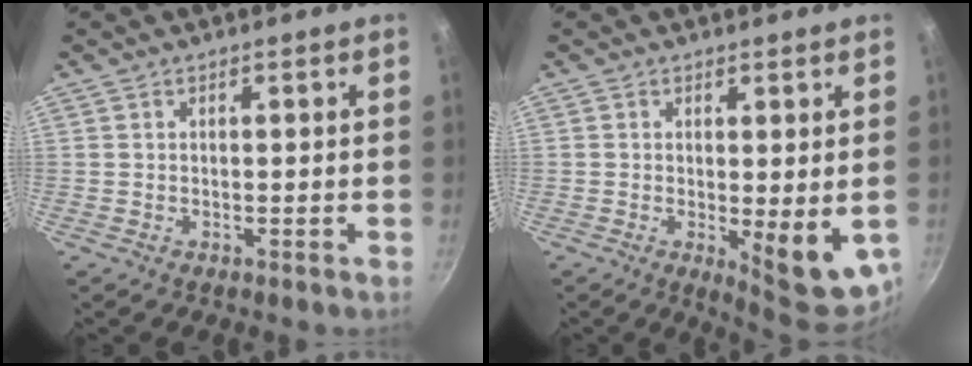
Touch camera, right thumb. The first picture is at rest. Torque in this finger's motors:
{"motor_torque": [1.68, 1.47, 1.24, -0.50, 0.27]}